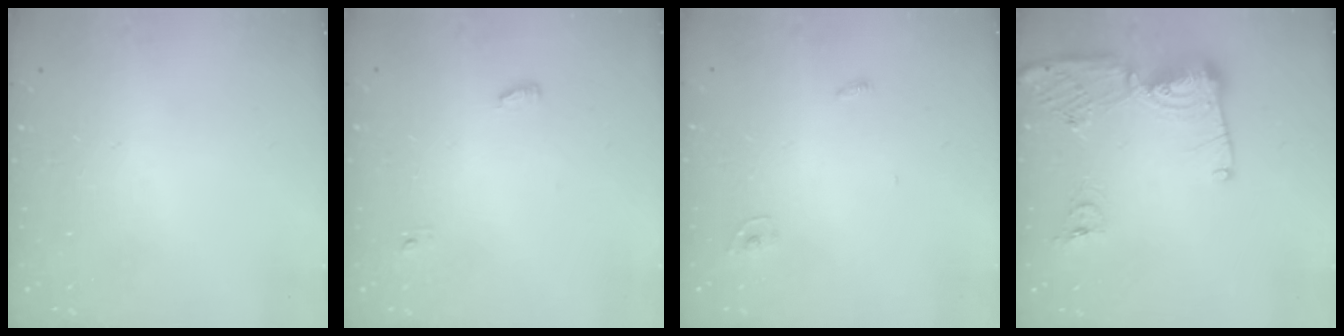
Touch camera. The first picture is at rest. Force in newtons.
{"total": 3.5, "press": 3.4, "slide": 1.0}
{"total": 2.4, "press": 2.4, "slide": 0.2}
{"total": 14.2, "press": 14.1, "slide": 1.6}